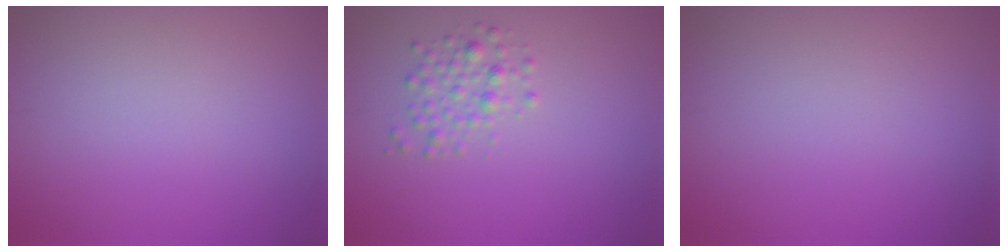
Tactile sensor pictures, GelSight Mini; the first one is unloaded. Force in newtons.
{"total": 1.9, "press": 1.9, "slide": 0.1}
{"total": 0.0}